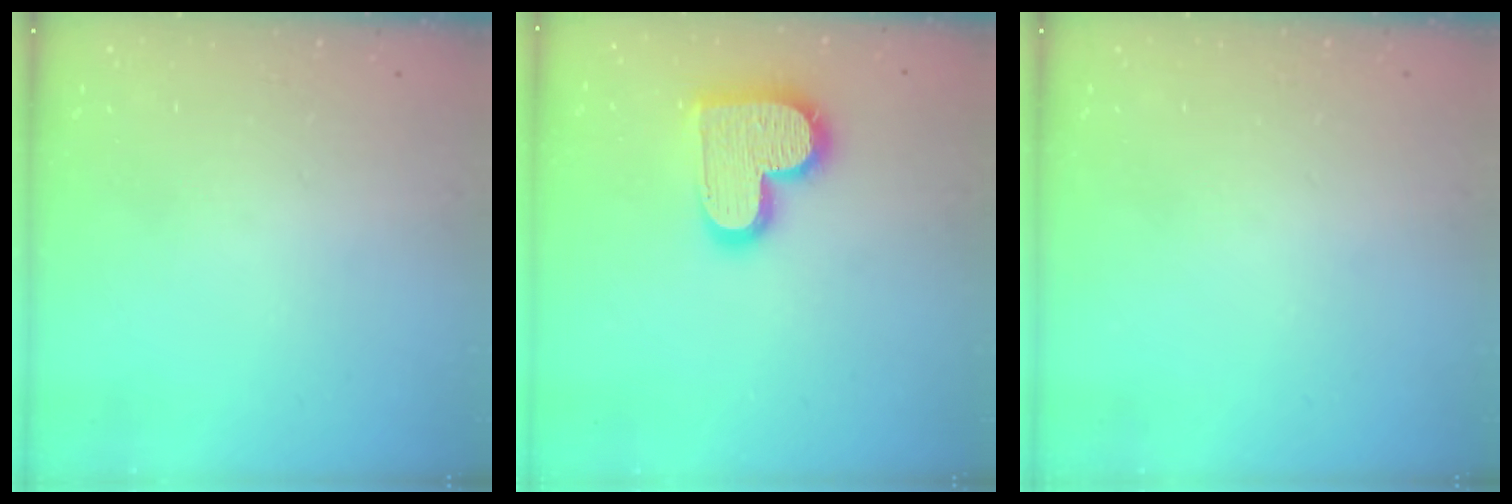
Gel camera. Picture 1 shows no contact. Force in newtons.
{"total": 15.8, "press": 15.7, "slide": 1.0}
{"total": 0.0}